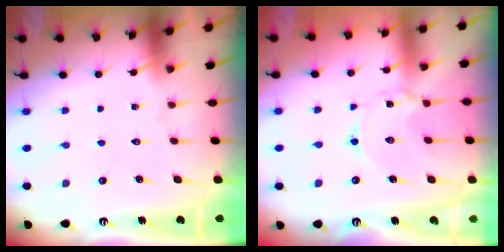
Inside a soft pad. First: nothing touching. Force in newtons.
{"total": 1.6, "press": 1.6, "slide": 0.3}